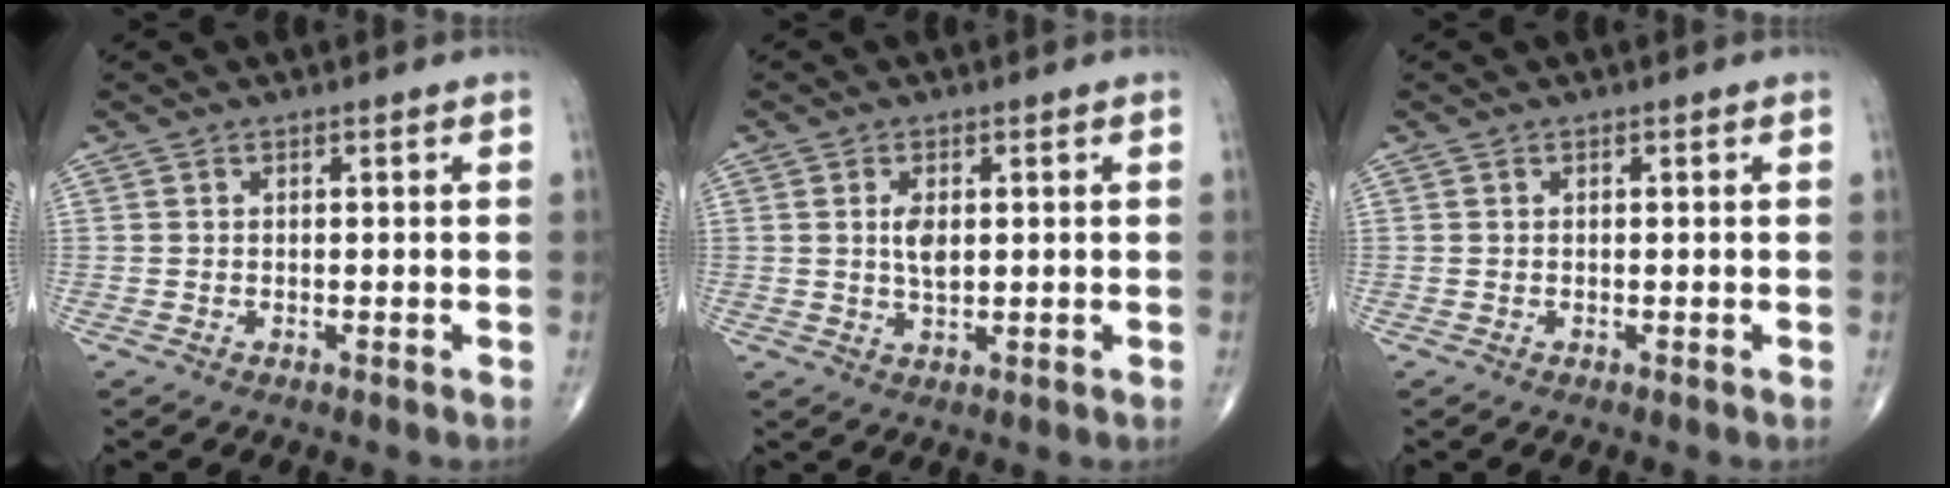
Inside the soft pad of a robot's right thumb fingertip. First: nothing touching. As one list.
[{"total": 3.7, "force": [0.7, 1.8, 3.2], "torque": [-0.055, -0.008, 0.015]}, {"total": 0.0}]